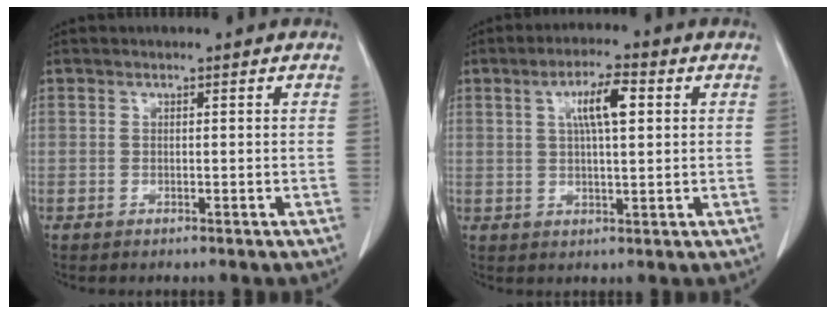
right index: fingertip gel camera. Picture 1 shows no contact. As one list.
[{"total": 7.1, "force": [2.1, 1.7, 6.6], "torque": [-0.120, 0.011, 0.038]}]